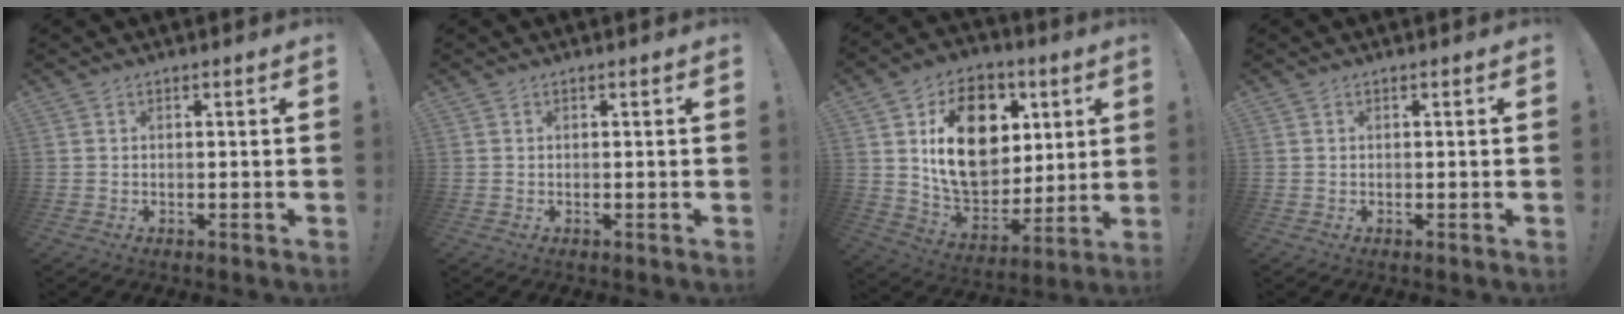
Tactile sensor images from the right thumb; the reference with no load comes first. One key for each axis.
{"total": 0.0}
{"total": 20.4, "fx": 5.8, "fy": 15.2, "fz": 12.4, "tx": -0.180, "ty": -0.022, "tz": 0.113}
{"total": 0.0}